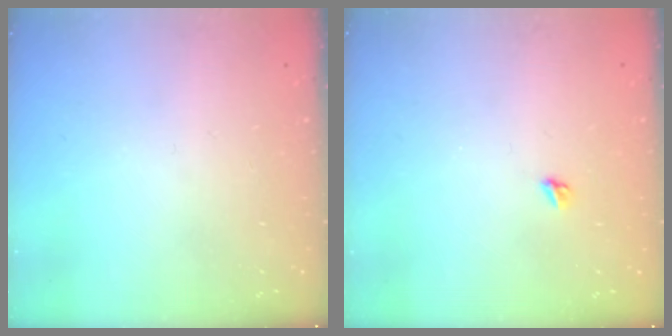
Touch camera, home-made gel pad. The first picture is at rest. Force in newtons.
{"total": 3.9, "press": 3.8, "slide": 0.5}